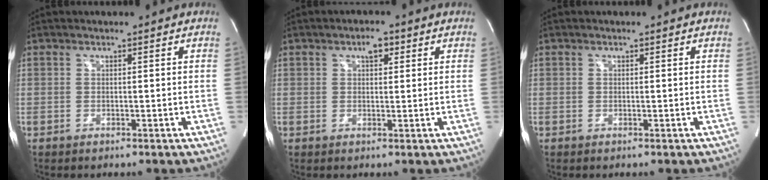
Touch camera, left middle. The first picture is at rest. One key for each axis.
{"total": 2.6, "fx": 1.2, "fy": 1.3, "fz": 1.8, "tx": -0.032, "ty": 0.012, "tz": 0.021}
{"total": 0.0}